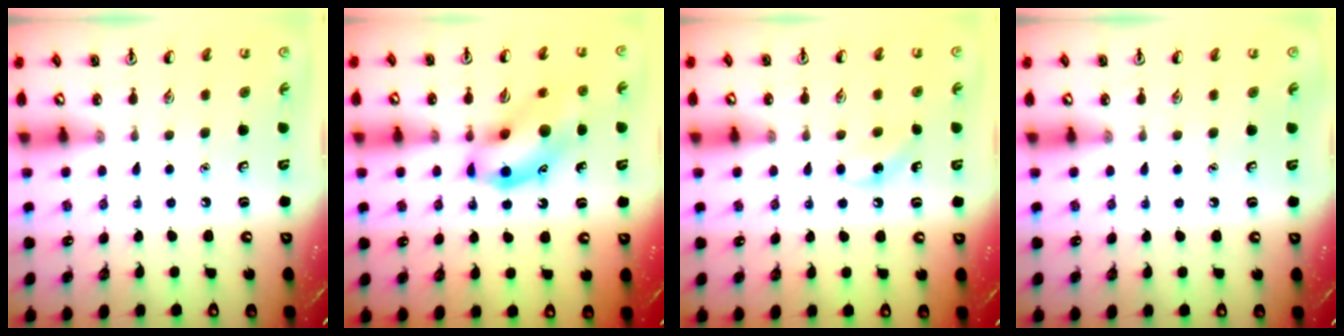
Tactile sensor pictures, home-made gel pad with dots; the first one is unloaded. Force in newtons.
{"total": 12.6, "press": 12.3, "slide": 2.7}
{"total": 6.3, "press": 6.0, "slide": 1.8}
{"total": 0.0}